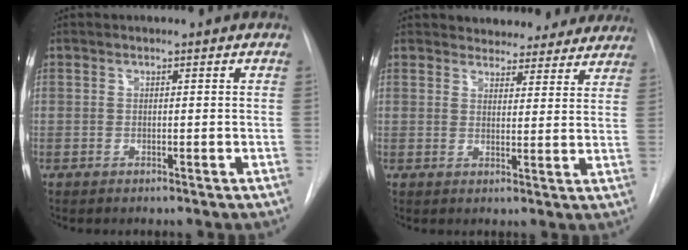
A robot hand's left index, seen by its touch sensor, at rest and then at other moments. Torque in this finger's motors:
{"motor_torque": [-0.08, -1.19, 0.23, 0.08]}